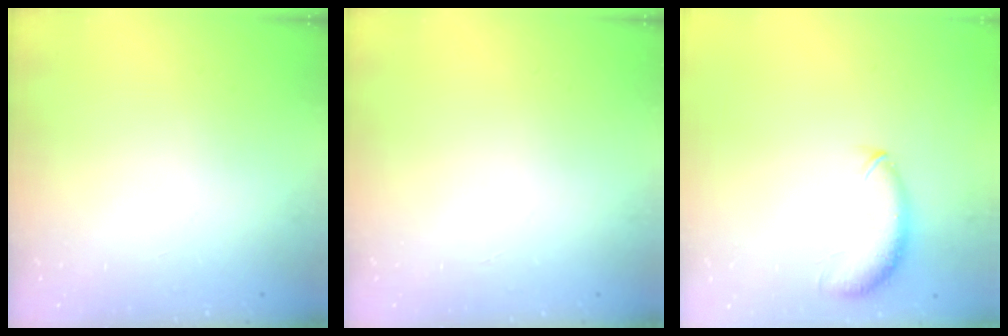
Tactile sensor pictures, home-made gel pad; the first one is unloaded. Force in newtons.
{"total": 0.0}
{"total": 8.7, "press": 8.6, "slide": 1.6}